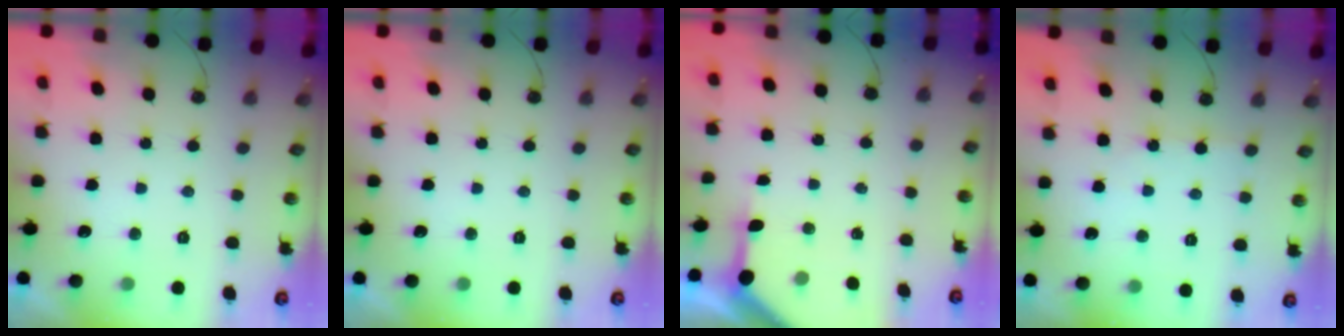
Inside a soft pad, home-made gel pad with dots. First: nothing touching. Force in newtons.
{"total": 0.0}
{"total": 4.8, "press": 4.8, "slide": 0.5}
{"total": 2.0, "press": 2.0, "slide": 0.3}